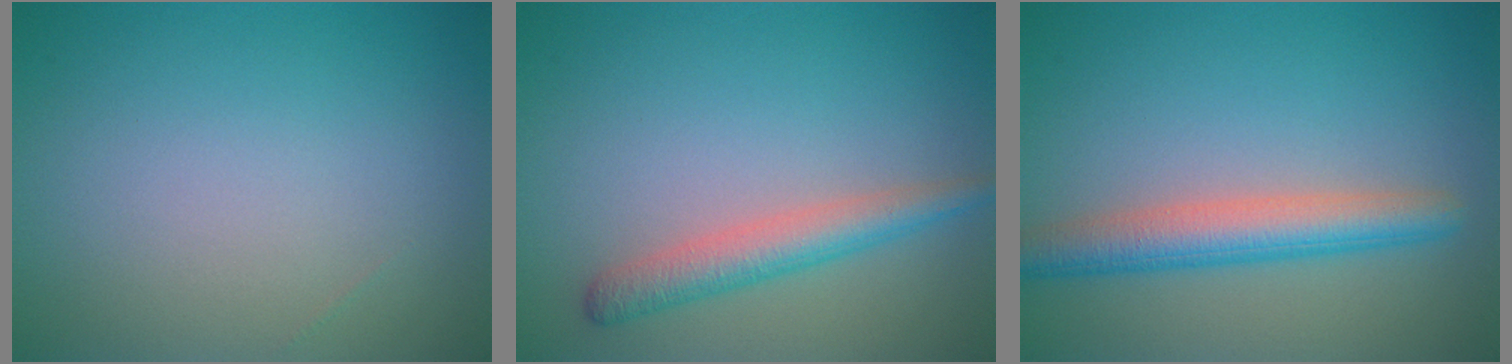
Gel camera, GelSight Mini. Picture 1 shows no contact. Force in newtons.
{"total": 3.1, "press": 3.1, "slide": 0.2}
{"total": 4.5, "press": 4.5, "slide": 0.1}